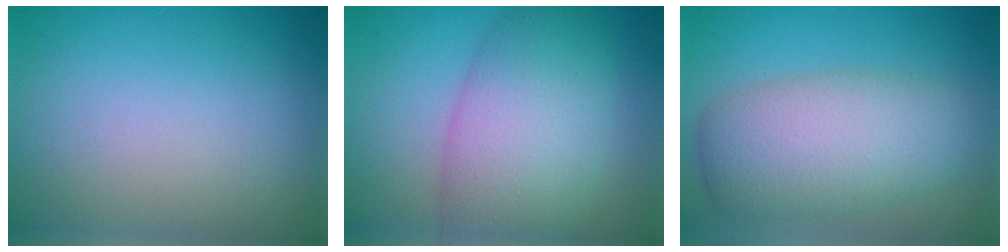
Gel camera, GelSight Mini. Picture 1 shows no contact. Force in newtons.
{"total": 8.5, "press": 8.5, "slide": 0.5}
{"total": 7.5, "press": 7.5, "slide": 0.3}